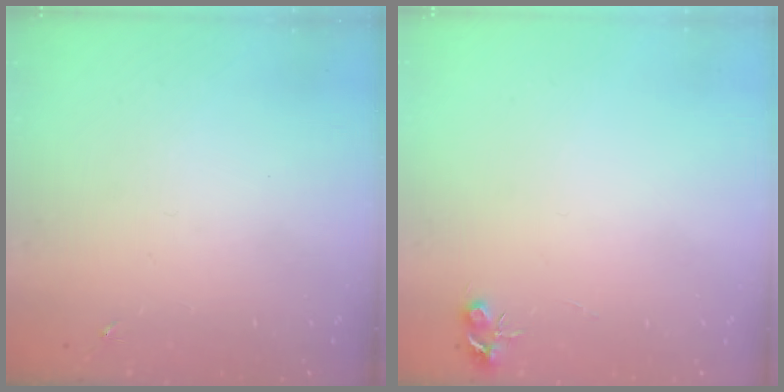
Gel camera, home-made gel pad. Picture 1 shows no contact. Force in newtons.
{"total": 5.3, "press": 5.3, "slide": 0.7}